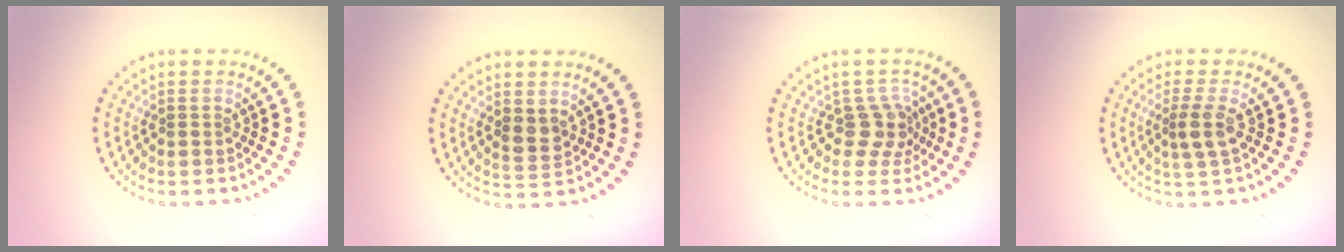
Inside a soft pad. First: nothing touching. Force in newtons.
{"total": 1.7, "press": 1.6, "slide": 0.6}
{"total": 2.5, "press": 1.9, "slide": 1.7}
{"total": 2.1, "press": 1.7, "slide": 1.2}